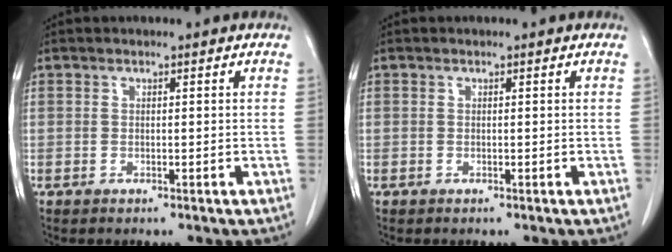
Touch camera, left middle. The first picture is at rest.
{"total": 0.0}